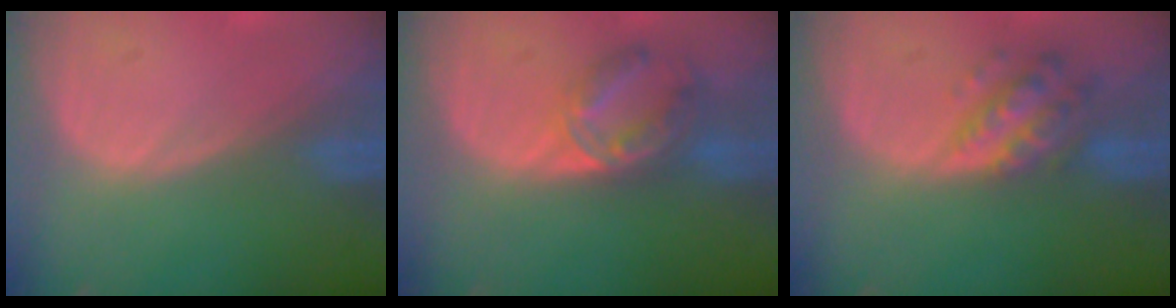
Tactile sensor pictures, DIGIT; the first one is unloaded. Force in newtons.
{"total": 7.1, "press": 6.1, "slide": 3.7}
{"total": 6.4, "press": 5.7, "slide": 2.8}